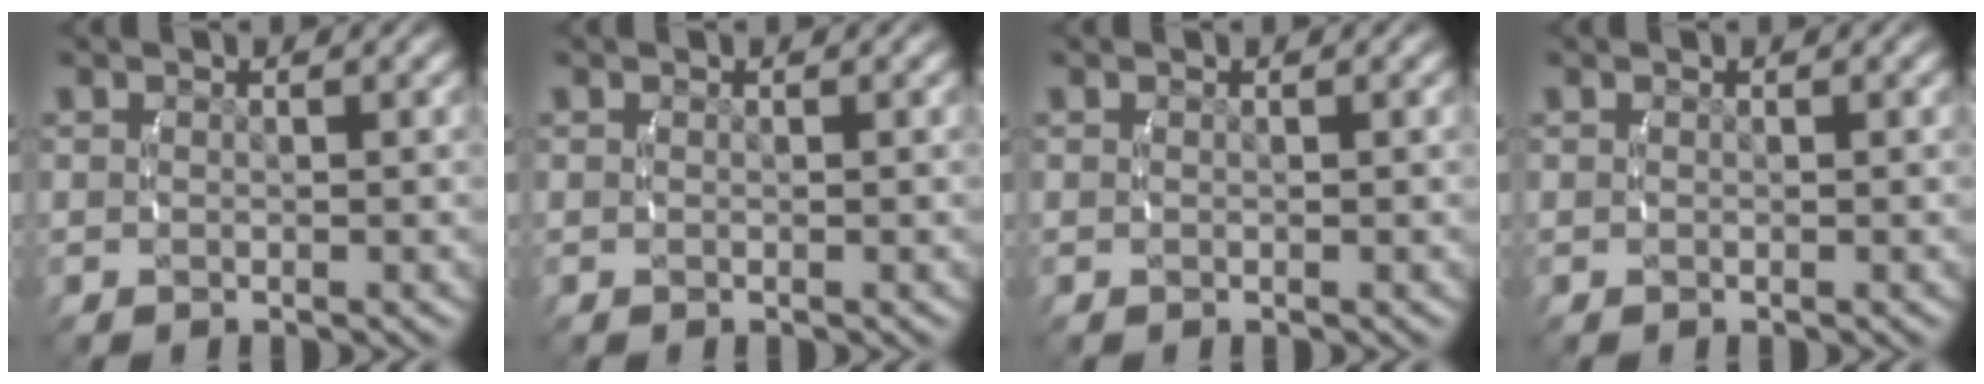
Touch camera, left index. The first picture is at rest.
{"total": 0.0}
{"total": 0.0}
{"total": 0.0}